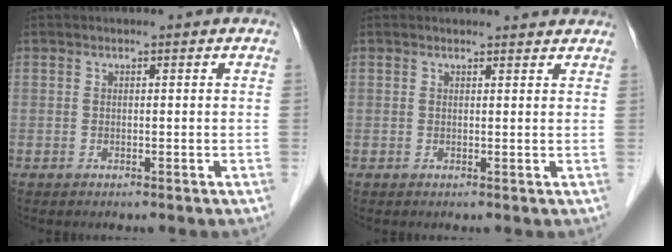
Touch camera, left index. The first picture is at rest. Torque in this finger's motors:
{"motor_torque": [0.88, -1.24, 0.03, -0.01]}